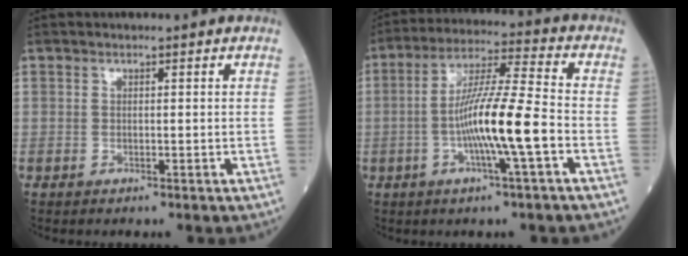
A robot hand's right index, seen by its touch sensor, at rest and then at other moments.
{"total": 11.6, "force": [-3.0, -0.3, 11.2], "torque": [-0.210, 0.003, -0.060]}